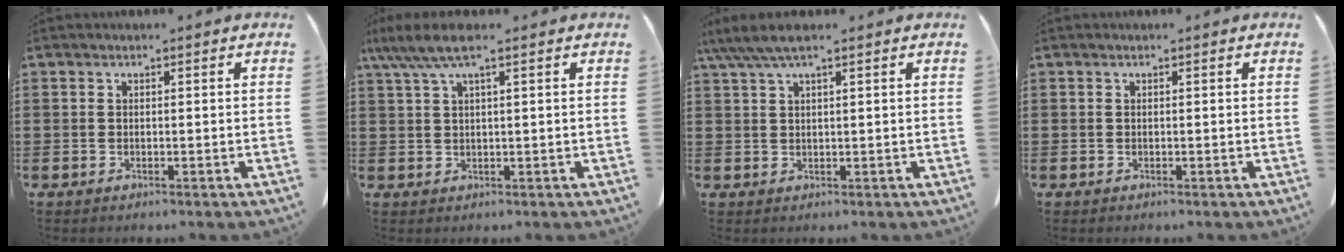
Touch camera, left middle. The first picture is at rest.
{"total": 4.8, "force": [2.5, 0.6, 4.0], "torque": [-0.097, -0.005, 0.041]}
{"total": 4.1, "force": [2.7, 0.3, 3.0], "torque": [-0.062, -0.005, 0.051]}
{"total": 0.0}